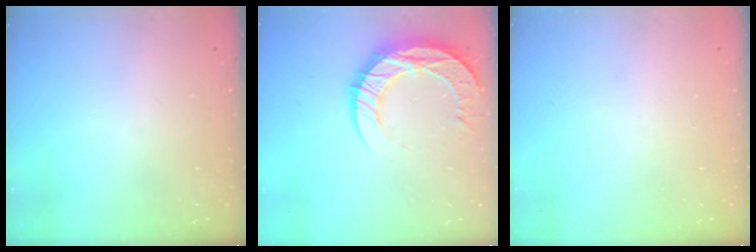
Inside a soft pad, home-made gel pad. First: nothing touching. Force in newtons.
{"total": 13.6, "press": 13.6, "slide": 1.0}
{"total": 0.0}